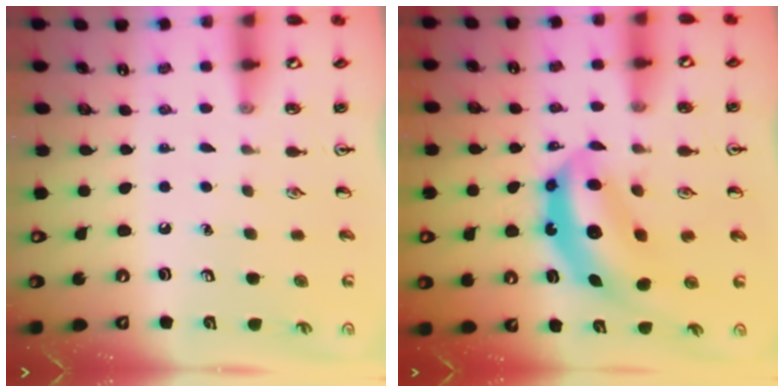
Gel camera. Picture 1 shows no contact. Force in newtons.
{"total": 9.4, "press": 9.0, "slide": 3.0}